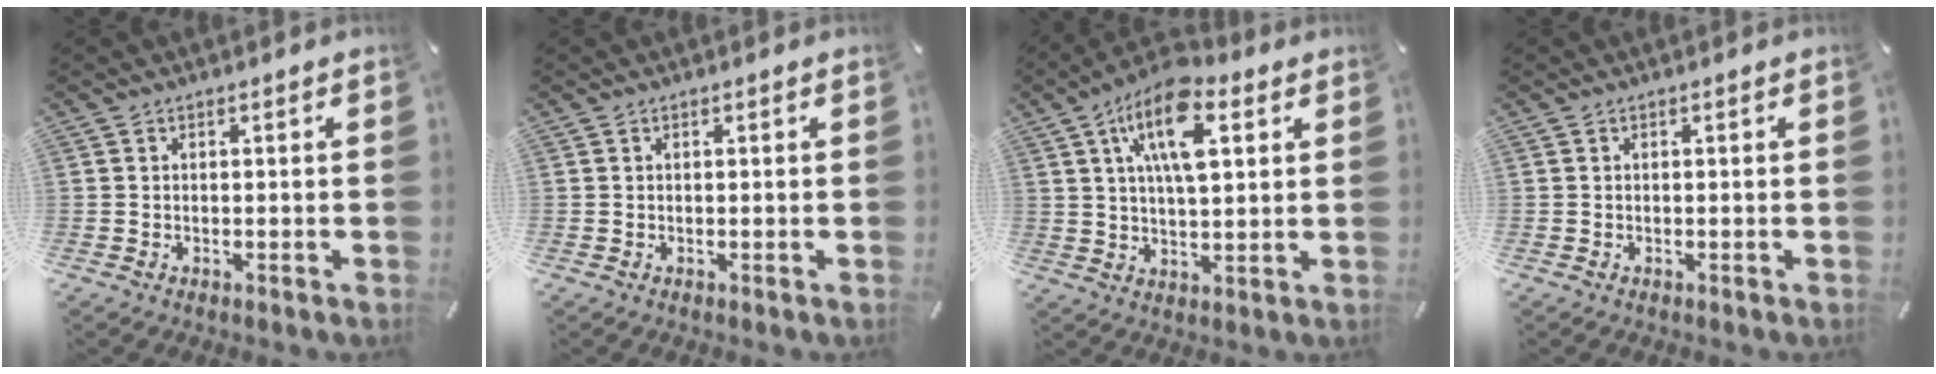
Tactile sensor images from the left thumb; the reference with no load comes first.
{"total": 0.0}
{"total": 13.6, "force": [5.8, 6.2, 10.6], "torque": [-0.191, -0.009, 0.098]}
{"total": 0.0}